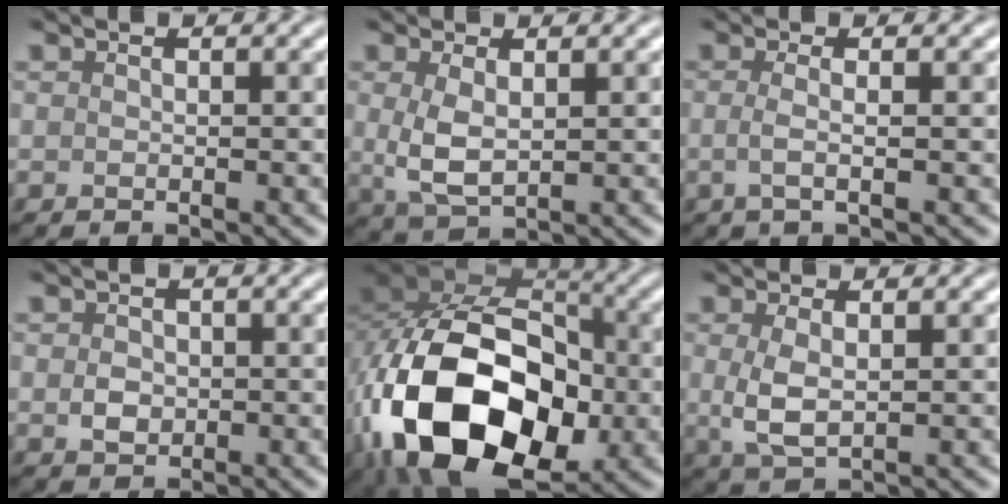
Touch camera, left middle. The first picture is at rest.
{"total": 3.5, "force": [0.3, 1.9, 2.9], "torque": [-0.070, 0.002, 0.013]}
{"total": 1.7, "force": [-0.1, 0.2, 1.7], "torque": [-0.036, -0.001, -0.007]}
{"total": 1.7, "force": [-0.2, 1.4, 0.9], "torque": [-0.017, 0.002, -0.007]}
{"total": 18.0, "force": [-5.2, 11.8, 12.6], "torque": [-0.235, -0.016, -0.087]}
{"total": 3.1, "force": [0.3, 1.7, 2.6], "torque": [-0.064, 0.002, 0.010]}